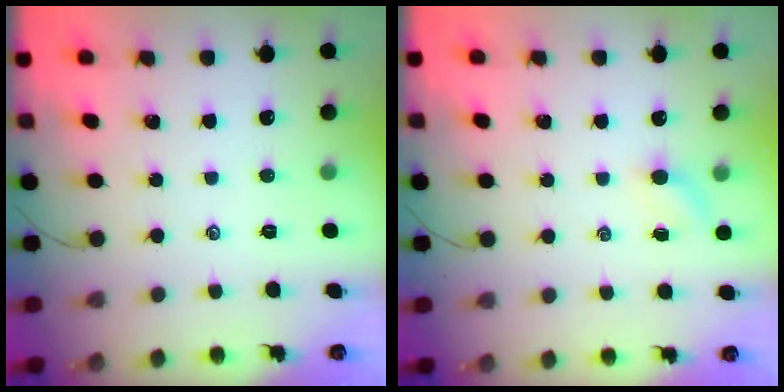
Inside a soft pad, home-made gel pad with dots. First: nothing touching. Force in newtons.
{"total": 3.6, "press": 3.4, "slide": 1.3}